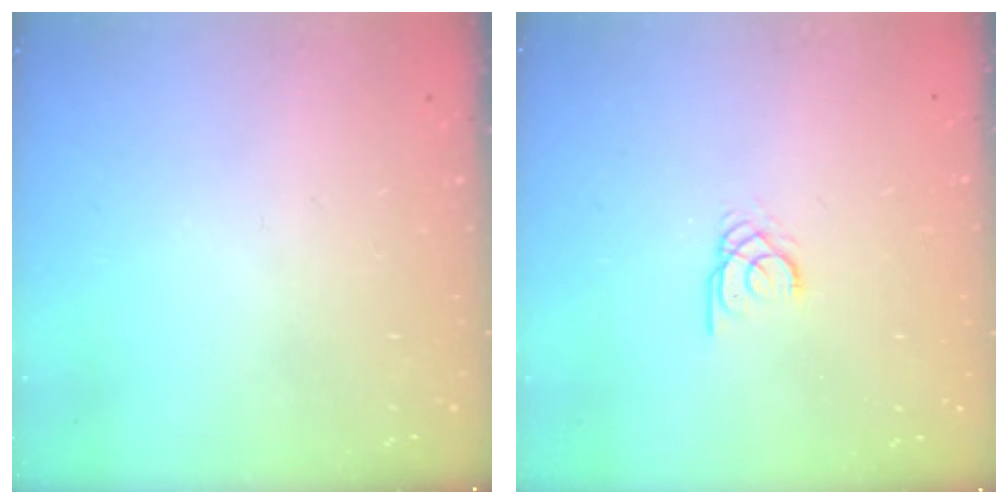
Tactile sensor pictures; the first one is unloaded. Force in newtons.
{"total": 1.8, "press": 1.8, "slide": 0.2}